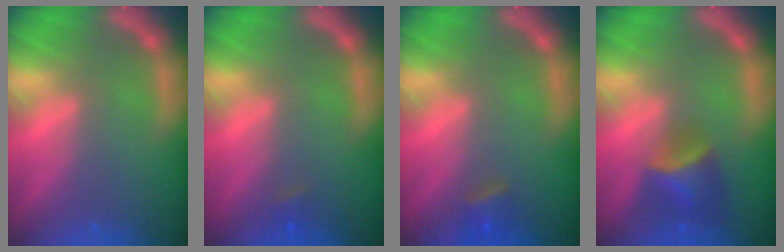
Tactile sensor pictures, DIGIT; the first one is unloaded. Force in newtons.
{"total": 0.9}
{"total": 1.9}
{"total": 4.4}